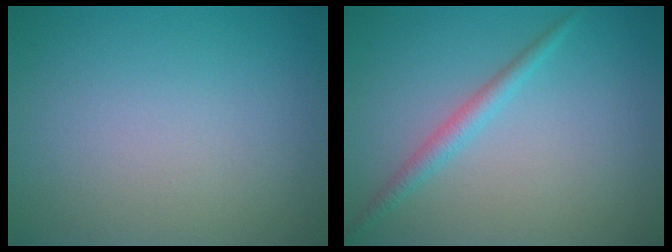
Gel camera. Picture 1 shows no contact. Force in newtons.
{"total": 1.8, "press": 1.8, "slide": 0.1}